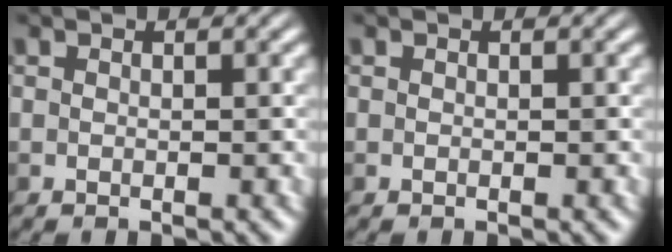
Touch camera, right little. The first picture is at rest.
{"total": 0.0}